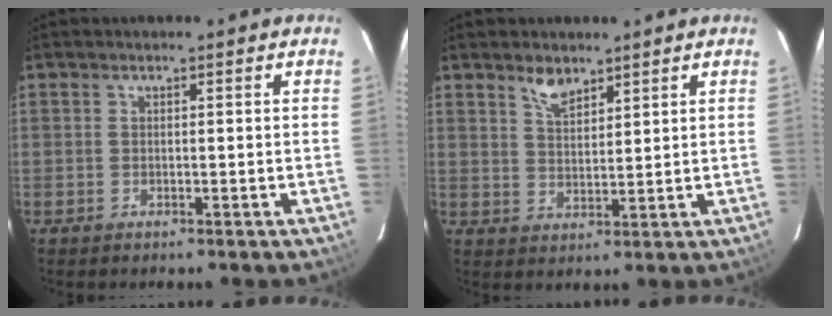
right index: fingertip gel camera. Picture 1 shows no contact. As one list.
[{"total": 4.3, "force": [3.3, 1.8, 2.1], "torque": [-0.035, 0.002, 0.061]}]